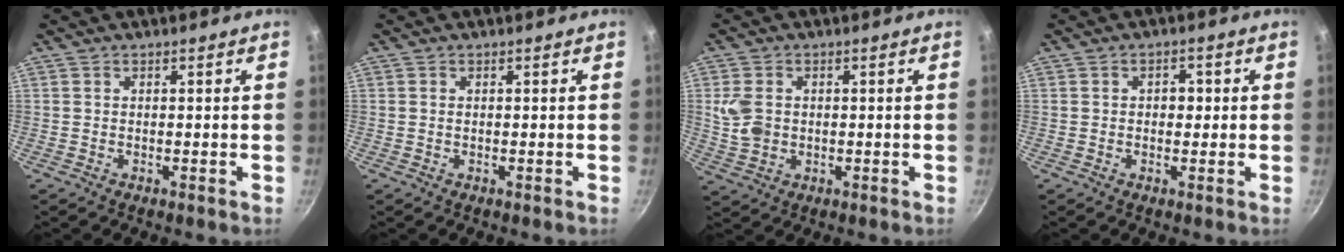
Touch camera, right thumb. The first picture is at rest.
{"total": 0.0}
{"total": 5.7, "force": [0.5, 4.3, 3.8], "torque": [-0.070, -0.001, 0.016]}
{"total": 2.5, "force": [0.3, 1.8, 1.8], "torque": [-0.012, 0.007, 0.001]}